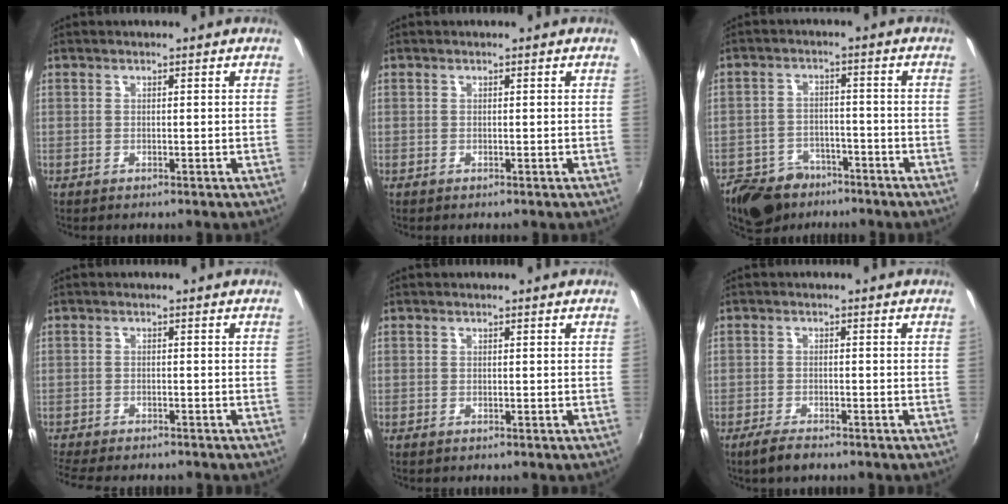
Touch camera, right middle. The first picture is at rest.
{"total": 0.0}
{"total": 11.9, "force": [-8.6, 7.0, 4.4], "torque": [-0.120, 0.003, -0.128]}
{"total": 8.3, "force": [-7.4, 1.7, 3.3], "torque": [-0.086, -0.025, -0.120]}
{"total": 0.0}
{"total": 3.8, "force": [-3.0, 1.1, 2.1], "torque": [-0.057, -0.009, -0.058]}